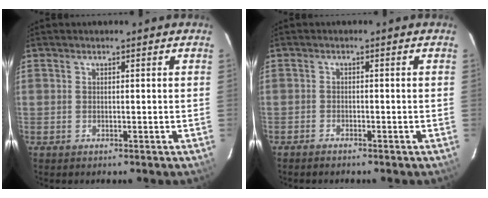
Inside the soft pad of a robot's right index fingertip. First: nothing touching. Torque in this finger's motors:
{"motor_torque": [0.26, -0.23, 0.00, -0.01]}